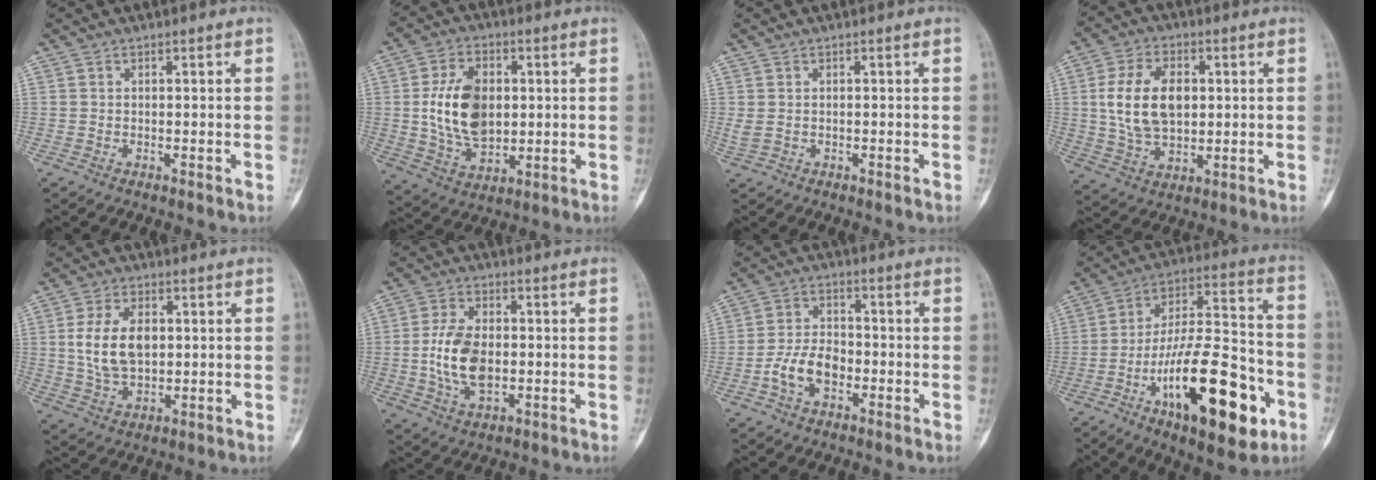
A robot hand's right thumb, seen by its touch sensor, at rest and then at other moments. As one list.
[{"total": 14.1, "force": [1.2, 9.1, 10.7], "torque": [-0.171, -0.006, 0.029]}, {"total": 1.6, "force": [-0.1, 1.1, 1.2], "torque": [-0.039, 0.006, 0.002]}, {"total": 13.1, "force": [1.8, 8.3, 10.1], "torque": [-0.171, -0.001, 0.036]}, {"total": 10.4, "force": [1.4, 6.5, 8.1], "torque": [-0.143, -0.002, 0.033]}, {"total": 10.6, "force": [-0.9, 6.4, 8.5], "torque": [-0.157, 0.005, -0.015]}, {"total": 7.7, "force": [-2.7, 4.8, 5.4], "torque": [-0.094, 0.026, -0.056]}, {"total": 25.9, "force": [-10.2, 9.6, 21.8], "torque": [-0.347, 0.052, -0.156]}]